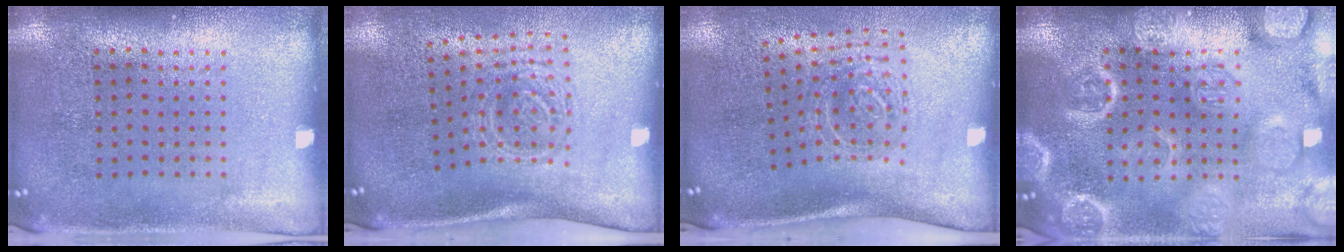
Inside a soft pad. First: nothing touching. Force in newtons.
{"total": 1.8, "press": 1.3, "slide": 1.3}
{"total": 1.9, "press": 1.3, "slide": 1.4}
{"total": 6.3, "press": 6.3, "slide": 0.8}